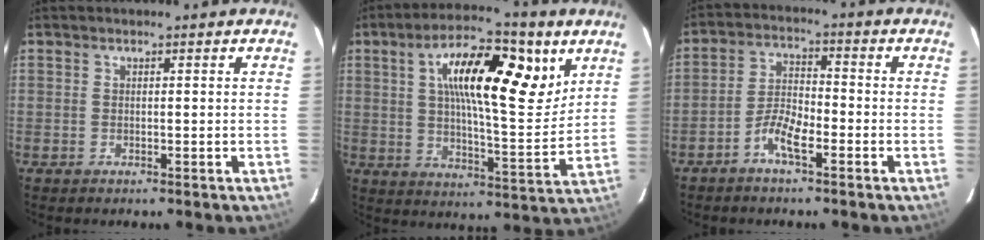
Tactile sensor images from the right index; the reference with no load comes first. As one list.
[{"total": 18.4, "force": [7.5, 5.9, 15.7], "torque": [-0.244, 0.008, 0.111]}, {"total": 5.4, "force": [-3.6, 1.4, 3.8], "torque": [-0.087, 0.012, -0.071]}]